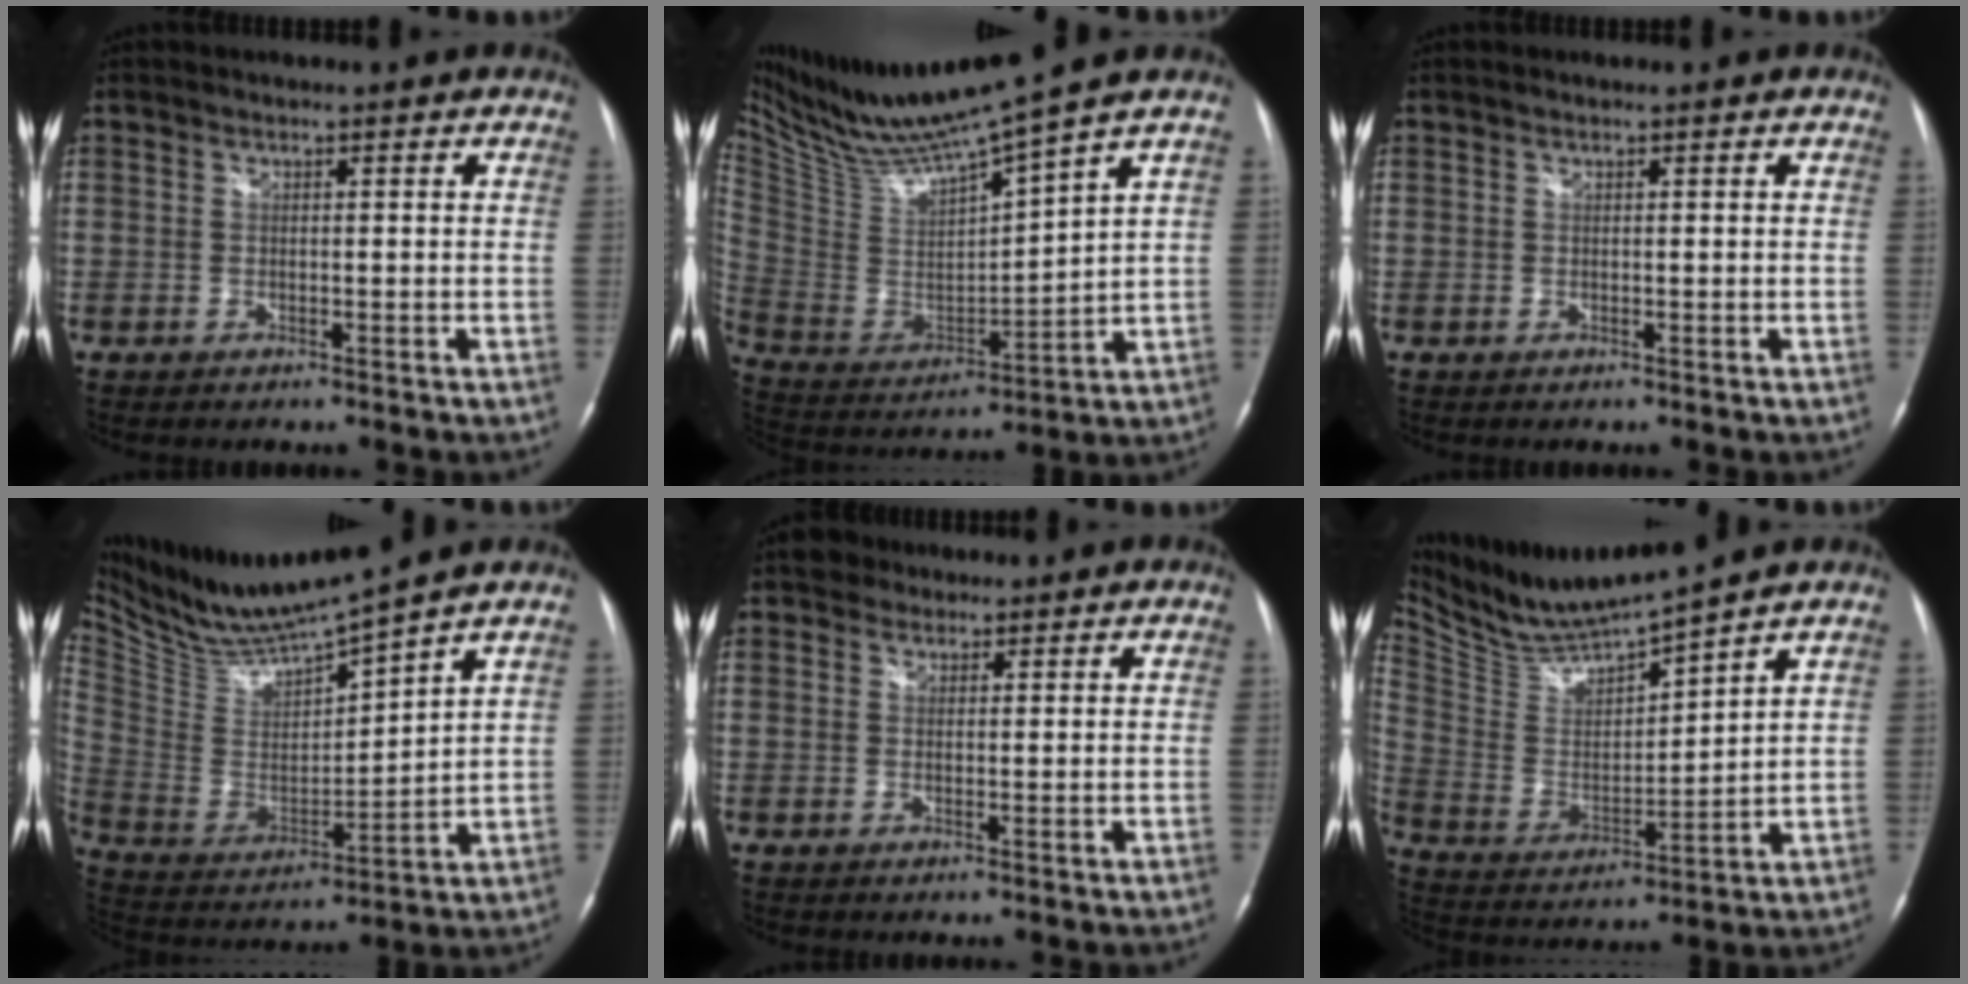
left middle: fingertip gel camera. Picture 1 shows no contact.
{"total": 16.1, "force": [13.8, -1.1, 8.3], "torque": [-0.161, -0.008, 0.267]}
{"total": 0.0}
{"total": 14.3, "force": [13.2, -0.9, 5.4], "torque": [-0.114, -0.011, 0.258]}
{"total": 2.5, "force": [1.8, 1.7, 0.3], "torque": [-0.005, 0.015, 0.027]}
{"total": 11.0, "force": [10.5, -1.2, 3.0], "torque": [-0.071, -0.008, 0.216]}